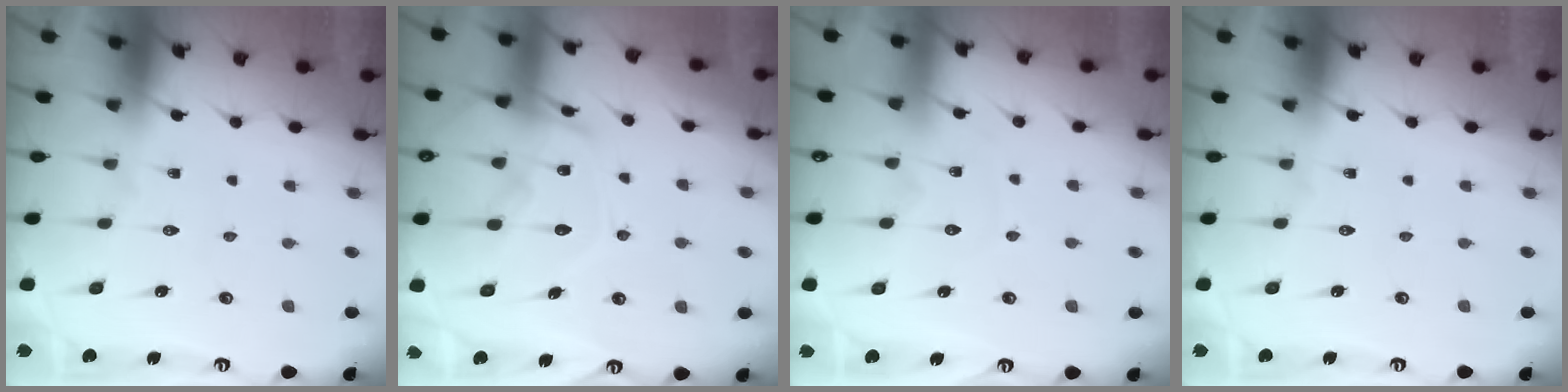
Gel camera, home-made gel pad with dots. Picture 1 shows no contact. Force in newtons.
{"total": 13.9, "press": 13.8, "slide": 1.2}
{"total": 2.7, "press": 2.7, "slide": 0.4}
{"total": 0.0}